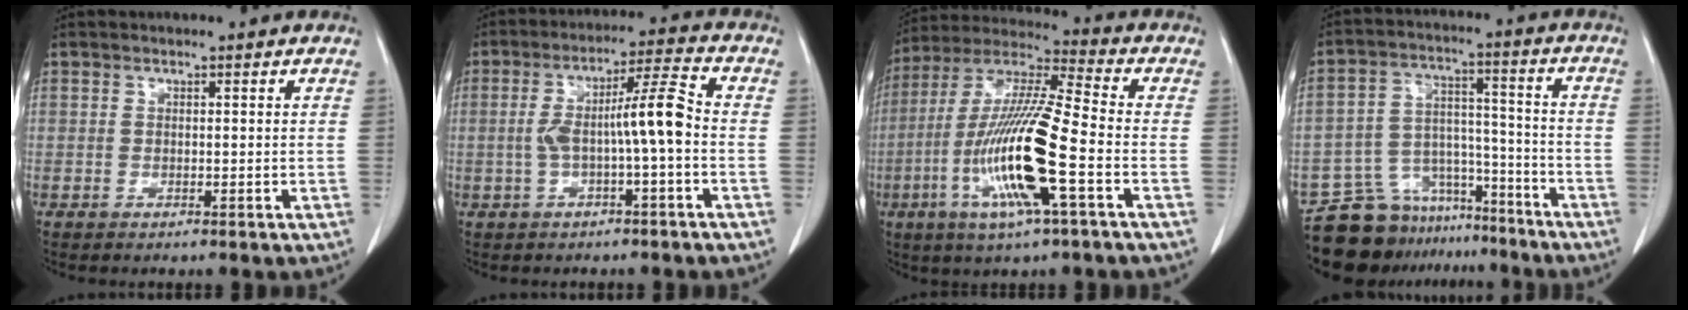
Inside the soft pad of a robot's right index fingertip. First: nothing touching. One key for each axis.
{"total": 8.1, "fx": -1.0, "fy": 0.3, "fz": 8.1, "tx": -0.146, "ty": 0.027, "tz": -0.018}
{"total": 17.0, "fx": -5.1, "fy": 0.9, "fz": 16.2, "tx": -0.333, "ty": -0.015, "tz": -0.100}
{"total": 13.4, "fx": -11.4, "fy": 6.5, "fz": 2.4, "tx": -0.035, "ty": 0.047, "tz": -0.187}